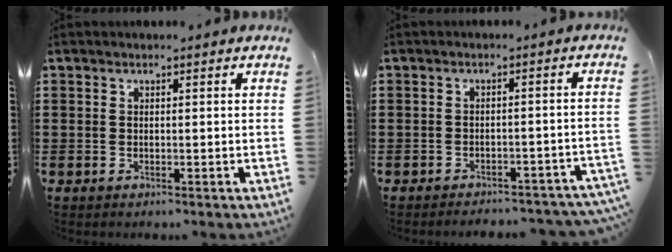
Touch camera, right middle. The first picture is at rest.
{"total": 2.1, "force": [-2.1, -0.4, 0.2], "torque": [-0.001, 0.002, -0.044]}